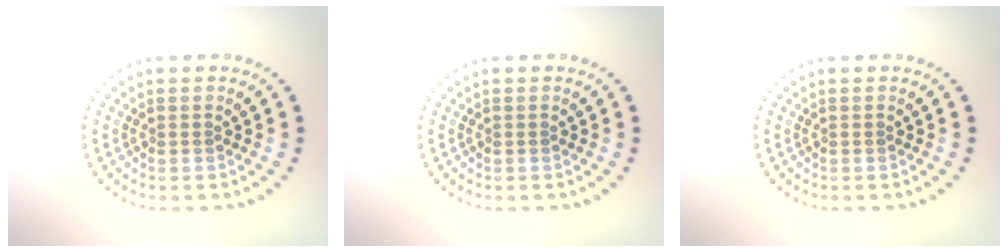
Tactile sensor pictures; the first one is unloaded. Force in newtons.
{"total": 0.0}
{"total": 0.0}